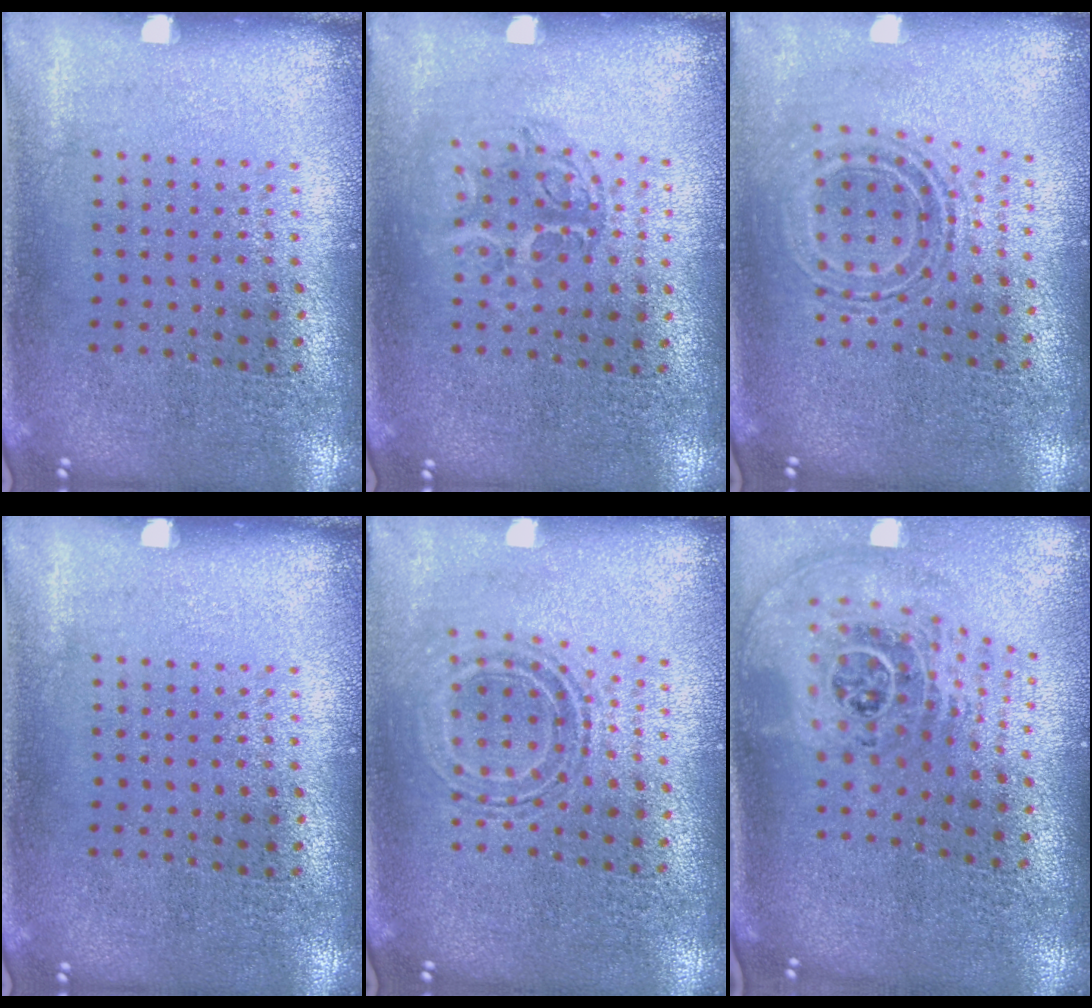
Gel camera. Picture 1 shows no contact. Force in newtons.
{"total": 1.3, "press": 1.1, "slide": 0.7}
{"total": 0.7, "press": 0.7, "slide": 0.2}
{"total": 0.0}
{"total": 0.6, "press": 0.5, "slide": 0.3}
{"total": 2.8, "press": 1.8, "slide": 2.1}